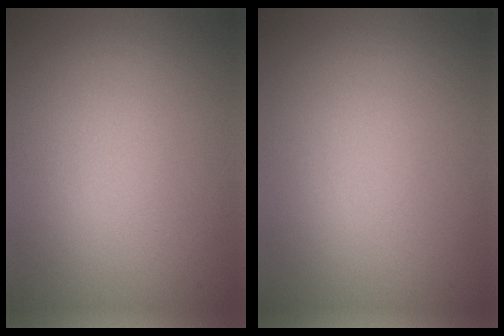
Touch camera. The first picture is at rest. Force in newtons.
{"total": 0.0}